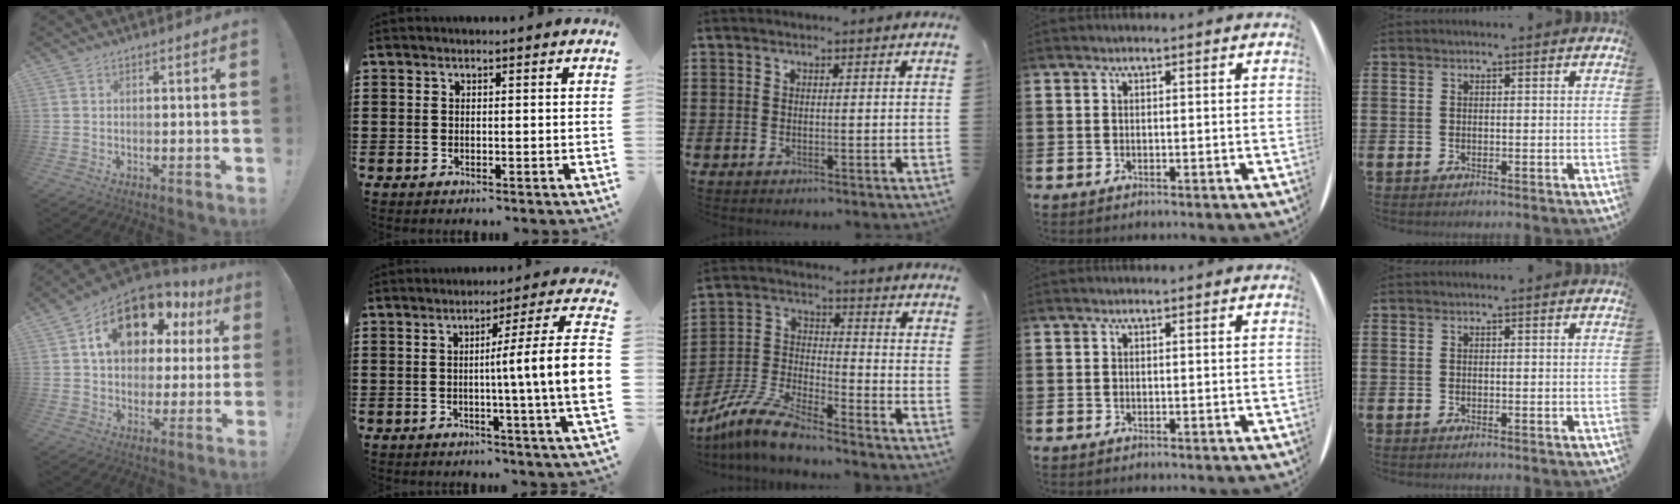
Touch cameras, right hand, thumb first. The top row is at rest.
{"thumb": {"total": 17.3, "force": [8.4, 10.5, 10.9], "torque": [-0.173, -0.034, 0.153]}, "index": {"total": 9.2, "force": [-0.4, -1.0, 9.1], "torque": [-0.150, -0.018, -0.017]}, "middle": {"total": 8.8, "force": [-7.9, 0.8, 3.8], "torque": [-0.092, 0.003, -0.158]}}